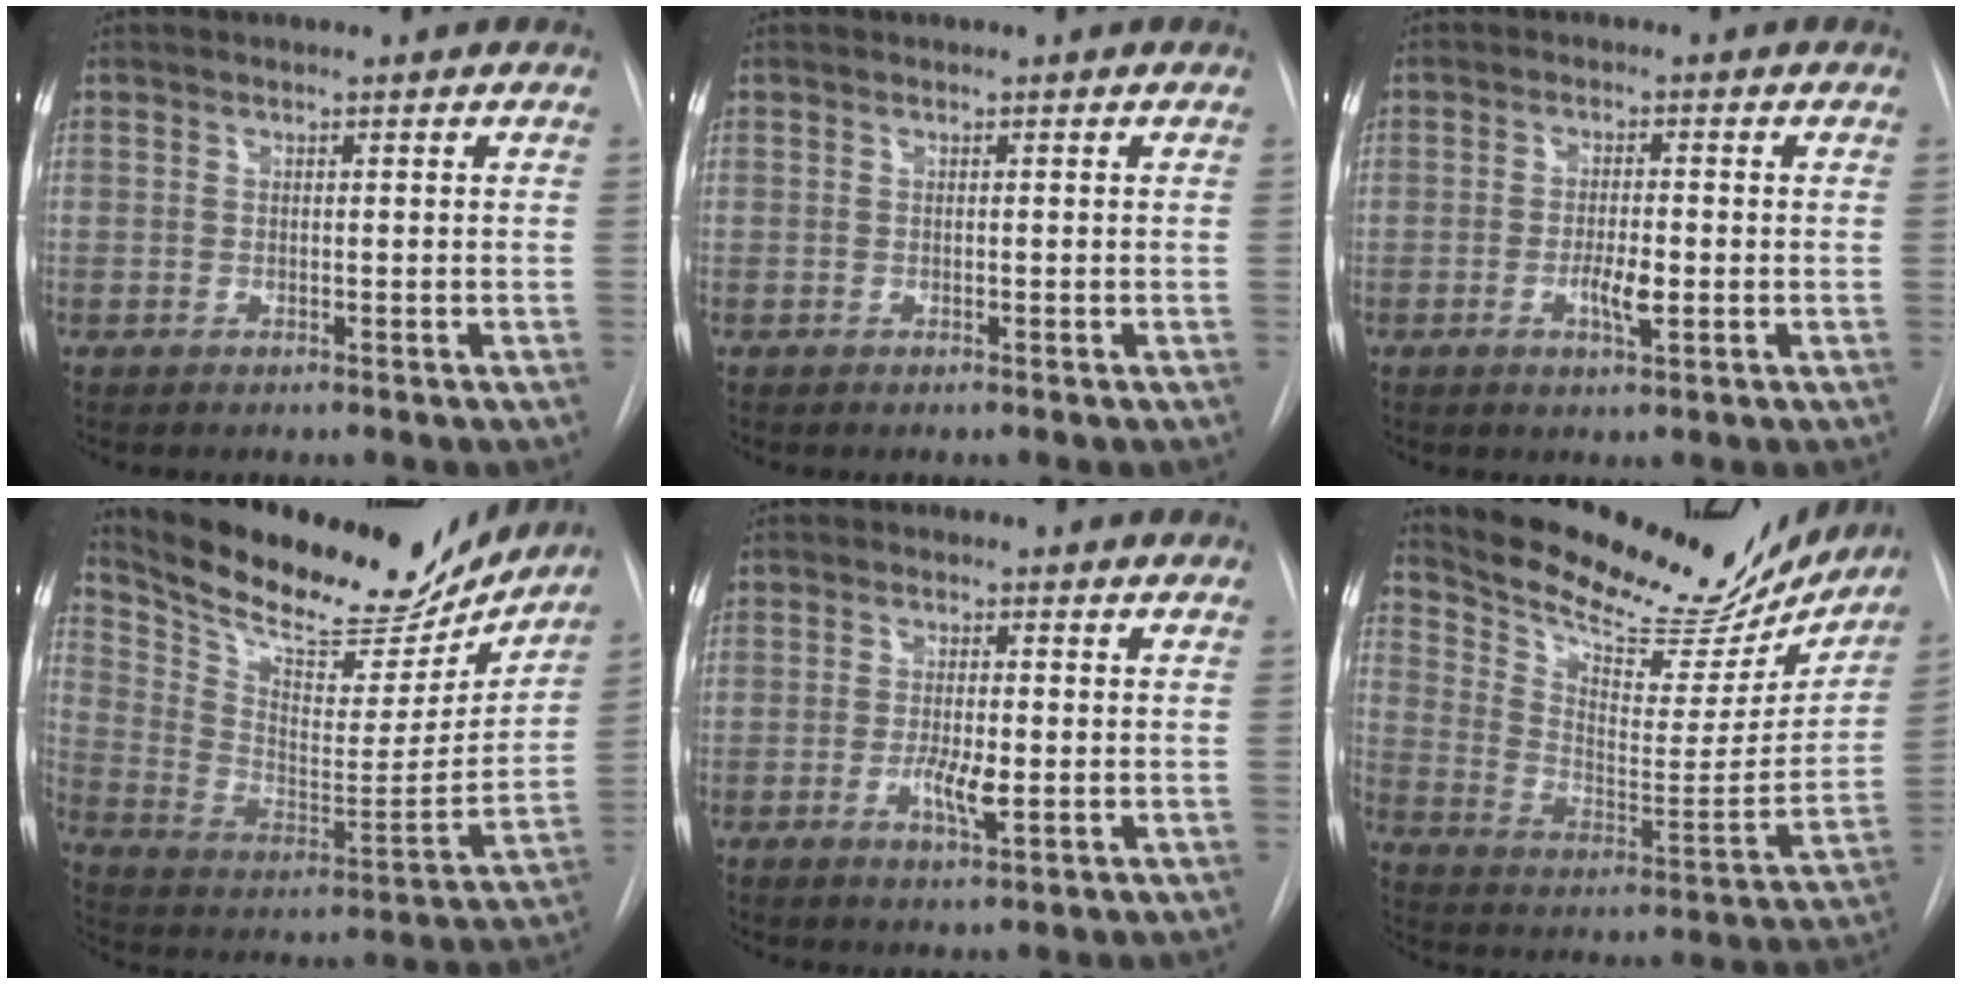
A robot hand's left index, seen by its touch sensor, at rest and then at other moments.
{"total": 0.0}
{"total": 3.8, "force": [-1.6, 0.8, 3.3], "torque": [-0.060, -0.007, -0.025]}
{"total": 23.4, "force": [20.7, 6.8, 8.7], "torque": [-0.155, -0.028, 0.311]}
{"total": 4.2, "force": [-1.6, 0.9, 3.8], "torque": [-0.072, -0.010, -0.024]}
{"total": 24.3, "force": [21.9, 6.8, 8.1], "torque": [-0.132, -0.047, 0.305]}